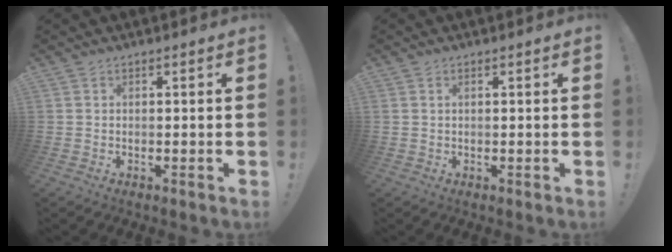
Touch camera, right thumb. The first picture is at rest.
{"total": 0.7, "force": [0.4, 0.2, 0.5], "torque": [-0.015, 0.002, 0.008]}